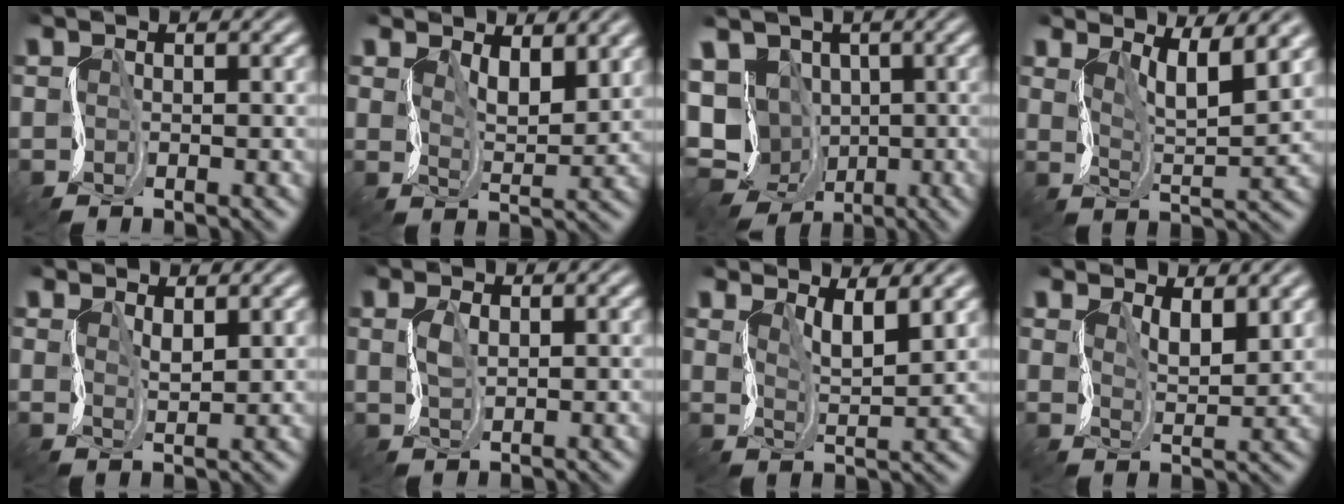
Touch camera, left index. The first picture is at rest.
{"total": 3.5, "force": [1.6, 1.6, 2.6], "torque": [-0.056, -0.014, 0.027]}
{"total": 10.4, "force": [-3.2, 8.4, 5.1], "torque": [-0.091, -0.016, -0.069]}
{"total": 5.4, "force": [3.1, 1.3, 4.2], "torque": [-0.070, -0.006, 0.044]}
{"total": 1.1, "force": [0.6, 0.3, 0.9], "torque": [-0.024, -0.006, 0.010]}
{"total": 1.4, "force": [-0.2, 0.9, 1.1], "torque": [-0.029, -0.002, -0.005]}
{"total": 3.4, "force": [1.8, 1.0, 2.8], "torque": [-0.057, -0.010, 0.027]}
{"total": 3.0, "force": [1.4, 1.2, 2.4], "torque": [-0.052, -0.012, 0.025]}